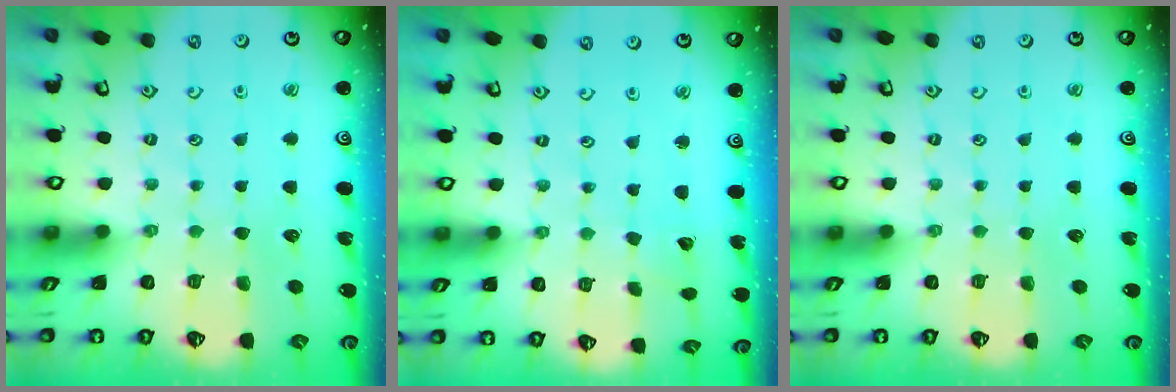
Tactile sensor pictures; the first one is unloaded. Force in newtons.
{"total": 2.0, "press": 2.0, "slide": 0.2}
{"total": 0.0}